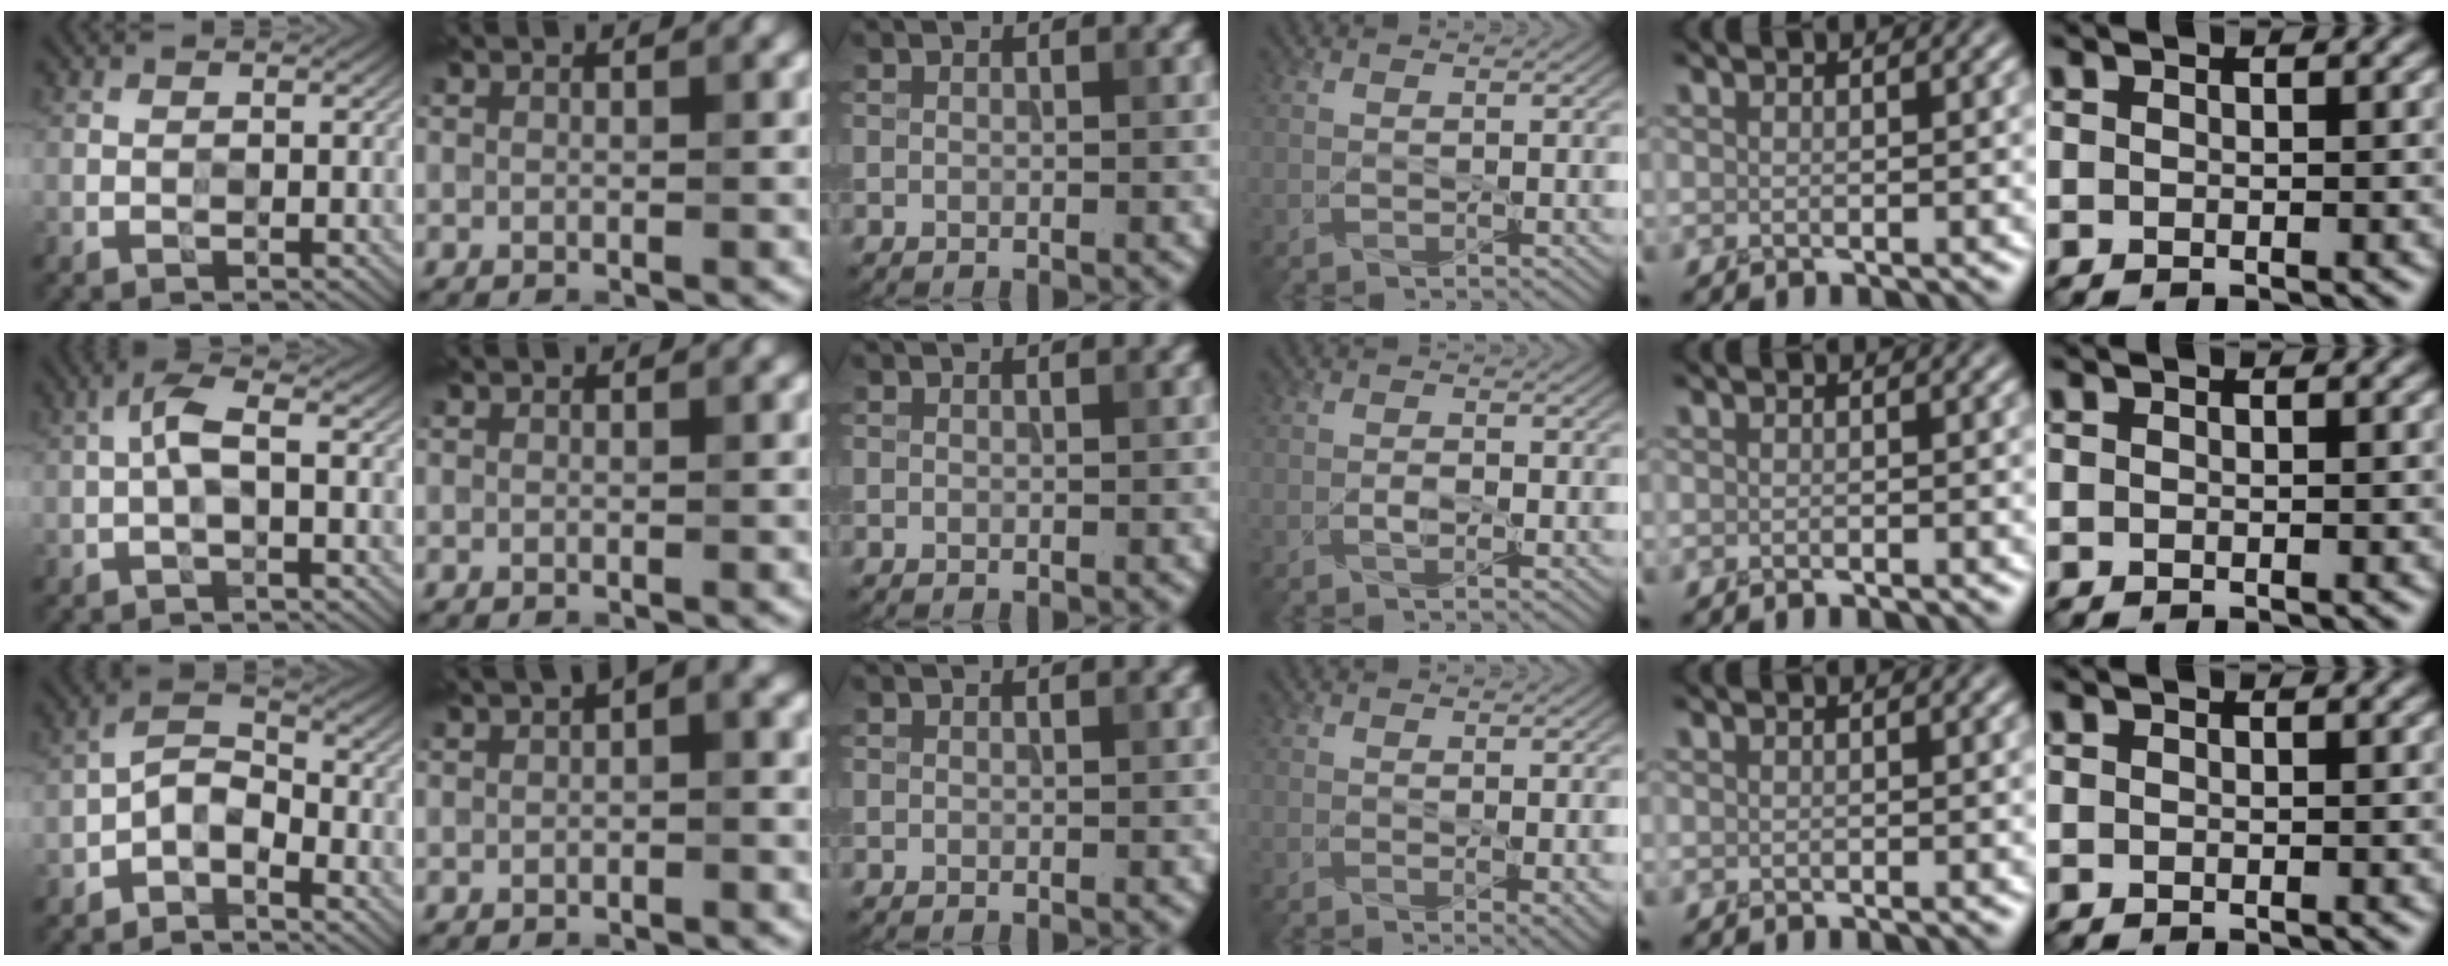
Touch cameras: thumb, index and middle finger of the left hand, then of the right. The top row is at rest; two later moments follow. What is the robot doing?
{"motion": "peel", "object": "velcro strap"}